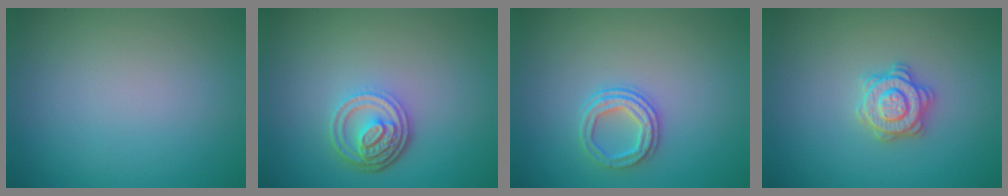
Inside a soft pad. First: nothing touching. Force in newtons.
{"total": 4.4, "press": 3.3, "slide": 2.9}
{"total": 2.7, "press": 2.4, "slide": 1.2}
{"total": 2.9, "press": 2.8, "slide": 0.6}